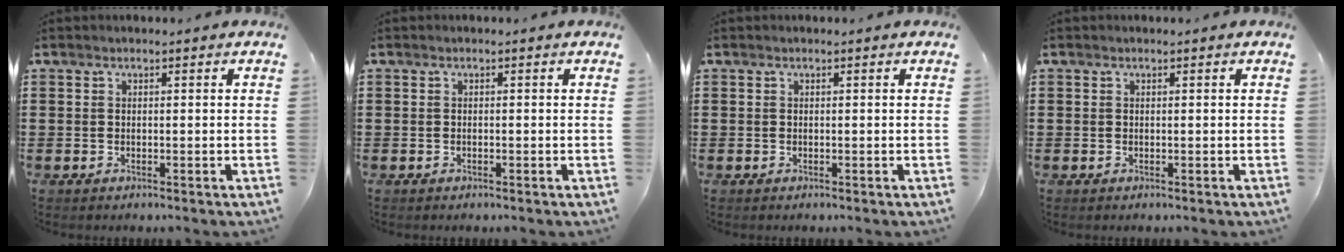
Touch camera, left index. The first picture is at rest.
{"total": 0.0}
{"total": 0.0}
{"total": 0.0}